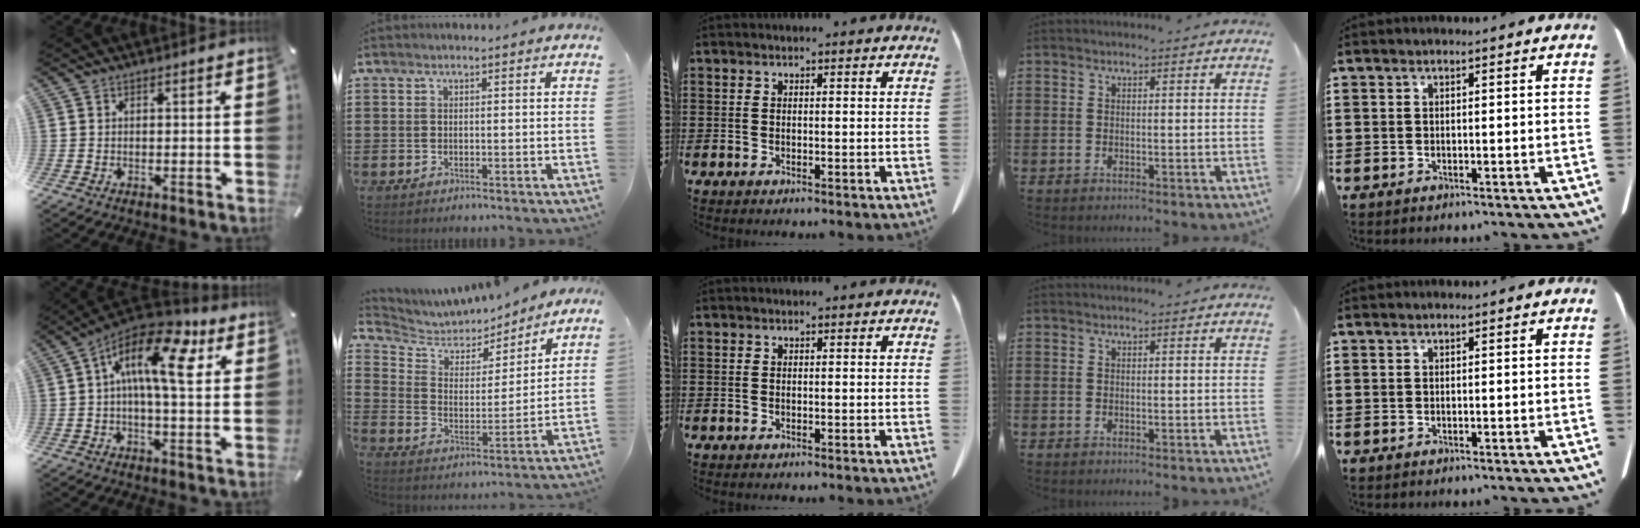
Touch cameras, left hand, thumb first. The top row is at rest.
{"thumb": {"total": 15.6, "force": [5.0, 6.1, 13.5], "torque": [-0.226, -0.026, 0.080]}, "index": {"total": 5.7, "force": [5.3, 2.2, 0.6], "torque": [-0.047, -0.036, 0.090]}}